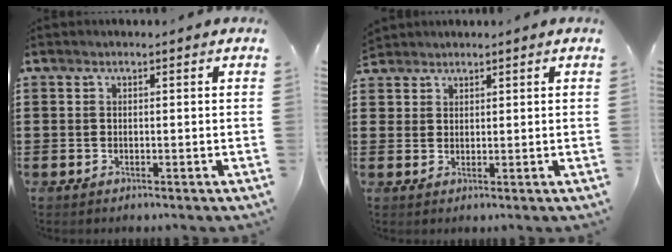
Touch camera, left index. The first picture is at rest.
{"total": 2.0, "force": [1.7, 1.0, -0.2], "torque": [-0.003, 0.005, 0.035]}